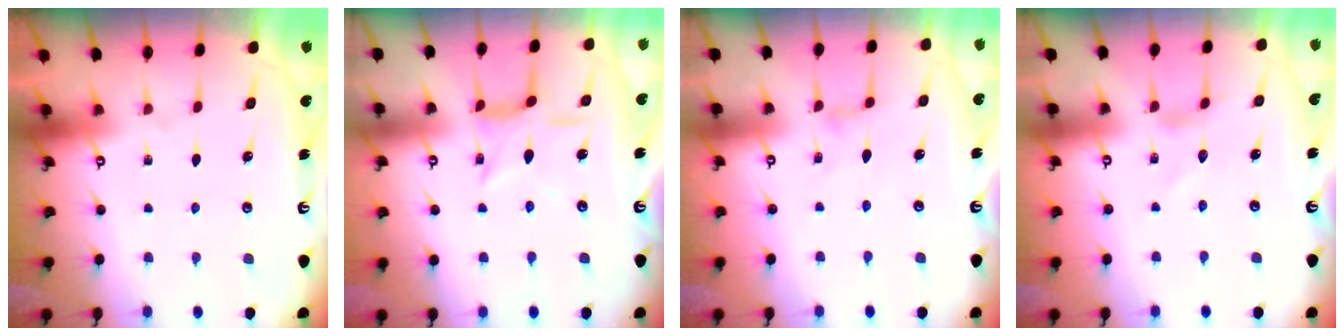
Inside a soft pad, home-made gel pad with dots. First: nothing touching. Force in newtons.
{"total": 6.7, "press": 6.6, "slide": 0.7}
{"total": 0.9, "press": 0.9, "slide": 0.3}
{"total": 0.0}